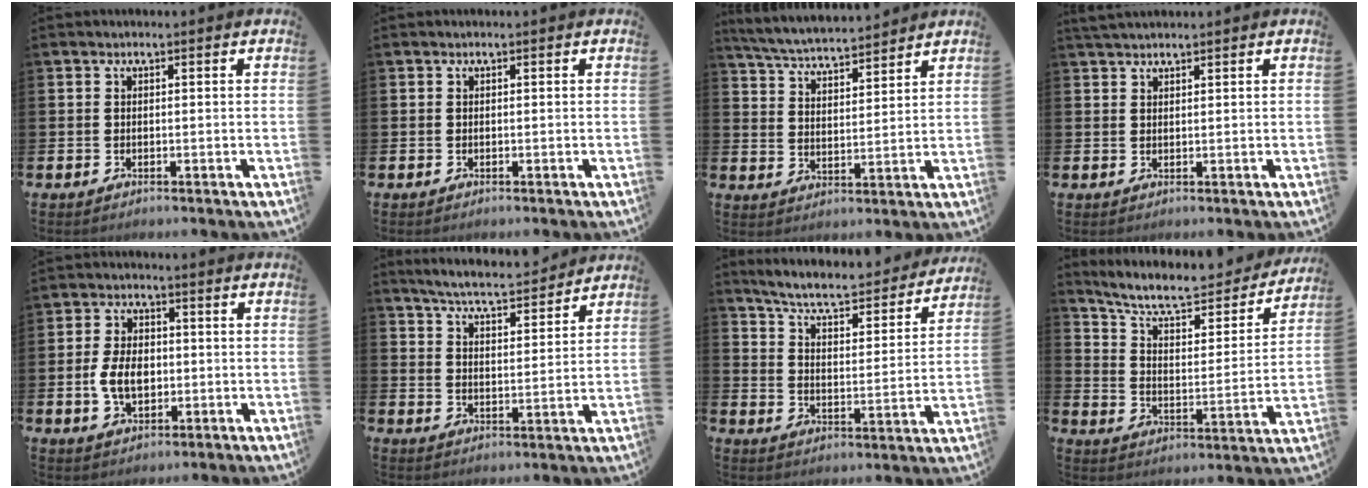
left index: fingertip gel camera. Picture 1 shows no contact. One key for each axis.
{"total": 0.0}
{"total": 5.3, "fx": 5.3, "fy": 0.3, "fz": 0.8, "tx": -0.039, "ty": -0.036, "tz": 0.091}
{"total": 1.8, "fx": 1.7, "fy": 0.3, "fz": 0.4, "tx": -0.008, "ty": 0.001, "tz": 0.032}
{"total": 5.9, "fx": -0.5, "fy": 3.9, "fz": 4.3, "tx": -0.078, "ty": 0.005, "tz": -0.016}
{"total": 5.9, "fx": 5.8, "fy": 0.3, "fz": 1.3, "tx": -0.050, "ty": -0.041, "tz": 0.099}
{"total": 6.8, "fx": 6.1, "fy": 1.2, "fz": 2.6, "tx": -0.074, "ty": -0.048, "tz": 0.099}
{"total": 9.0, "fx": 7.8, "fy": 2.7, "fz": 3.4, "tx": -0.092, "ty": -0.055, "tz": 0.130}